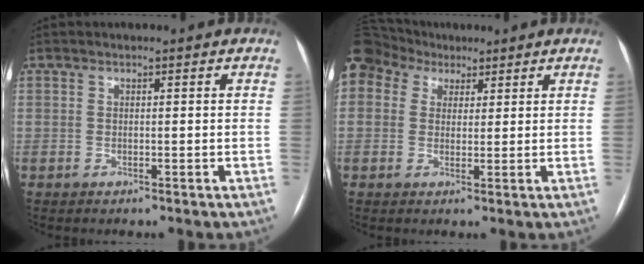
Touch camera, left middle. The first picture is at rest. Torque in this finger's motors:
{"motor_torque": [1.38, -0.76, 1.05, 0.21]}